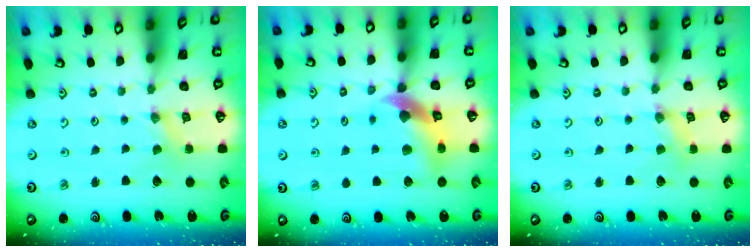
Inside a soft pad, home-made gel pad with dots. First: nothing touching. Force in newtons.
{"total": 11.2, "press": 11.1, "slide": 1.6}
{"total": 2.4, "press": 2.4, "slide": 0.2}